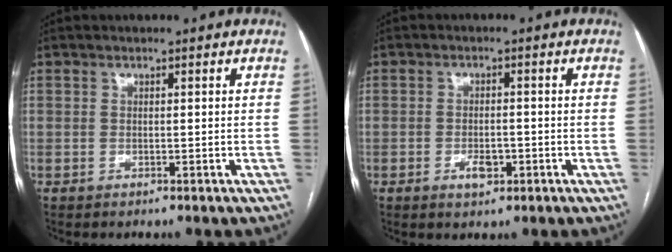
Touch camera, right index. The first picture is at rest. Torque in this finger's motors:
{"motor_torque": [0.53, -0.18, 0.16, 0.05]}